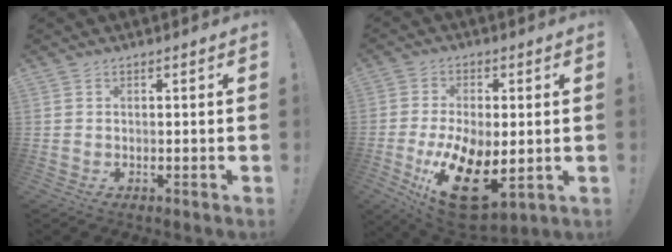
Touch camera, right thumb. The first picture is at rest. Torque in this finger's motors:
{"motor_torque": [0.23, 1.10, 2.07, -0.70, 0.52]}